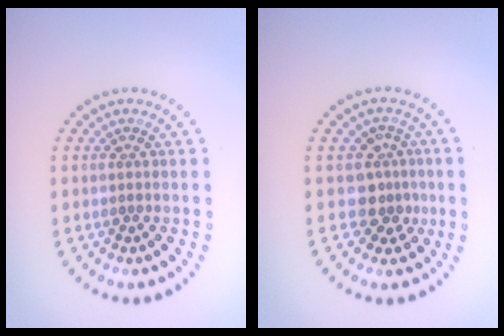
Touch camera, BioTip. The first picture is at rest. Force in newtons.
{"total": 2.6, "press": 2.2, "slide": 1.5}